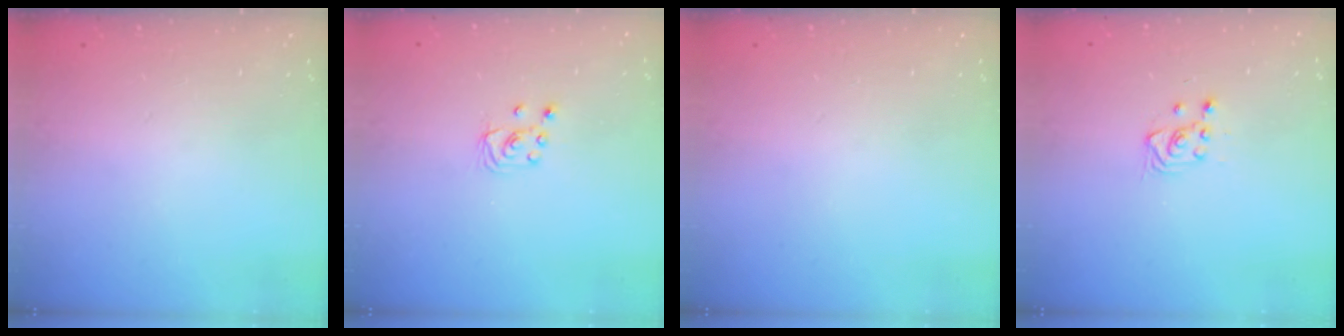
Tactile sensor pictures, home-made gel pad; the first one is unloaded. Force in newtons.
{"total": 3.1, "press": 3.1, "slide": 0.2}
{"total": 0.0}
{"total": 3.0, "press": 2.8, "slide": 1.0}